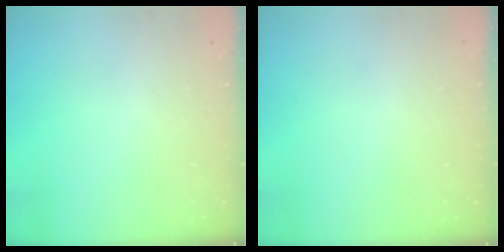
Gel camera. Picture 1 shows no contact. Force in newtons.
{"total": 0.0}